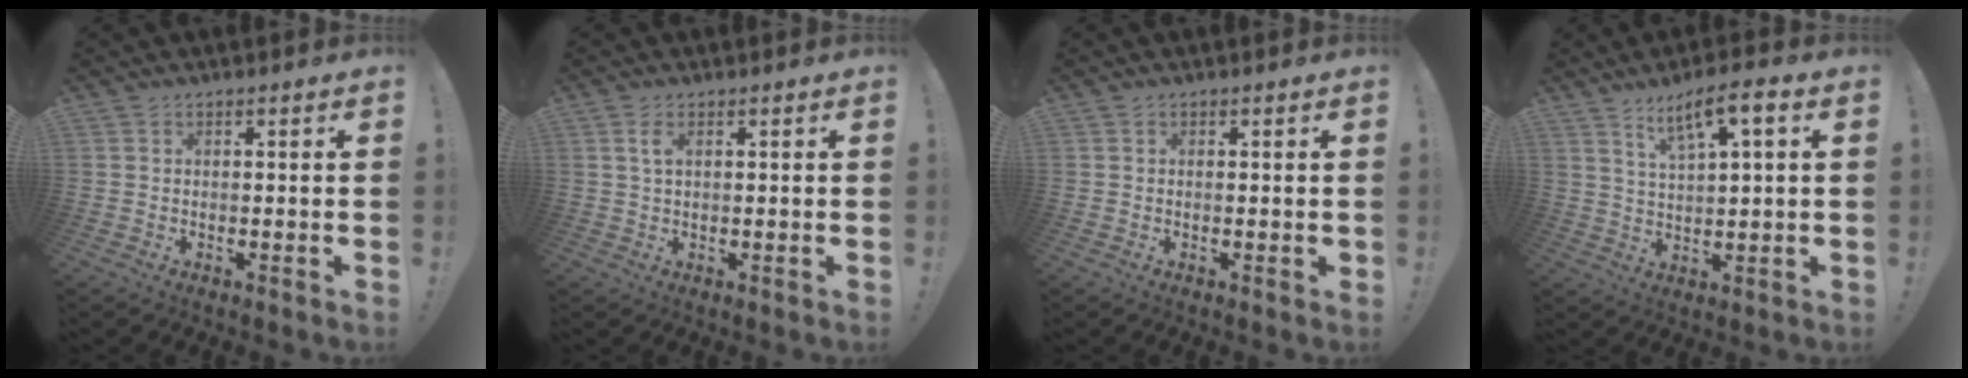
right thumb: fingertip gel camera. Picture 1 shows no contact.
{"total": 2.4, "force": [0.9, 0.8, 2.1], "torque": [-0.039, 0.000, 0.013]}
{"total": 0.6, "force": [0.0, 0.3, 0.5], "torque": [-0.010, 0.002, -0.001]}
{"total": 8.5, "force": [4.3, 1.8, 7.1], "torque": [-0.114, -0.017, 0.069]}